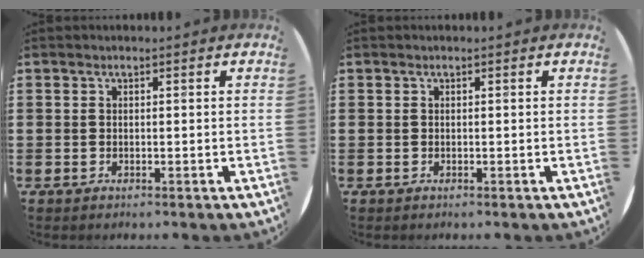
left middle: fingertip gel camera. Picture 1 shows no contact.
{"total": 0.0}